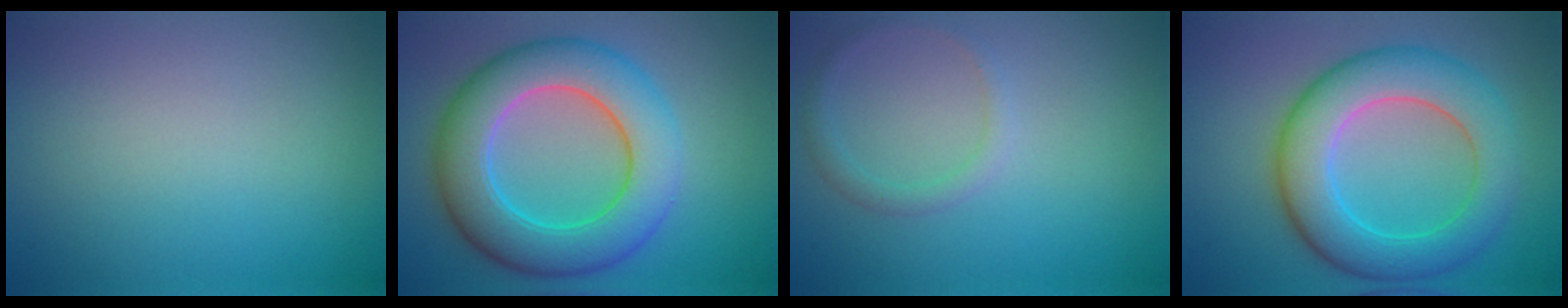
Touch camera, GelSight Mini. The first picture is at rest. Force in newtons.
{"total": 9.2, "press": 9.2, "slide": 0.3}
{"total": 1.4, "press": 1.4, "slide": 0.2}
{"total": 7.6, "press": 7.6, "slide": 0.2}